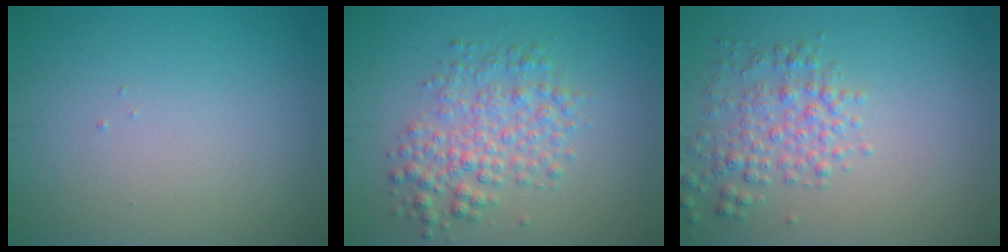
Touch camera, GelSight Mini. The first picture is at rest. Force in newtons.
{"total": 4.0, "press": 4.0, "slide": 0.0}
{"total": 3.0, "press": 3.0, "slide": 0.1}